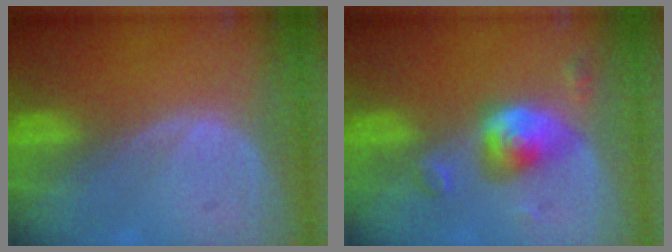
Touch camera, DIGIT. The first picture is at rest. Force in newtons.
{"total": 5.5, "press": 5.3, "slide": 1.3}